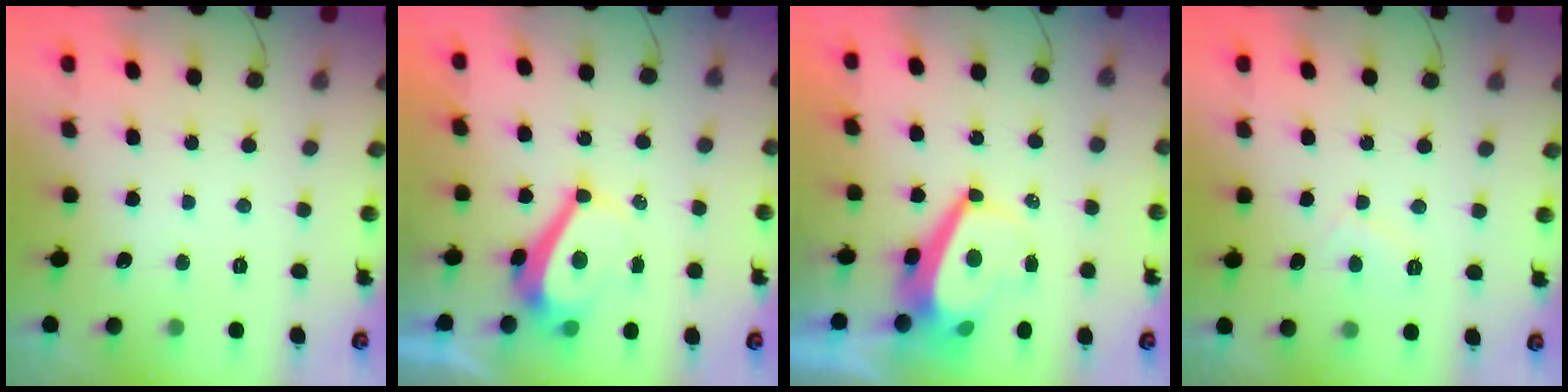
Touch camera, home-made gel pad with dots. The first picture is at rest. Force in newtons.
{"total": 4.9, "press": 4.9, "slide": 0.2}
{"total": 6.7, "press": 6.7, "slide": 0.8}
{"total": 1.8, "press": 1.7, "slide": 0.7}